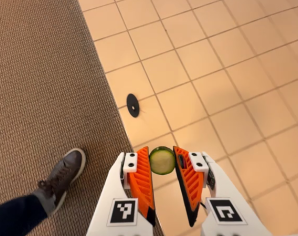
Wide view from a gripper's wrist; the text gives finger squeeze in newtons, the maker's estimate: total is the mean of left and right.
{"total": 6.8, "left": 6.6, "right": 7.0}